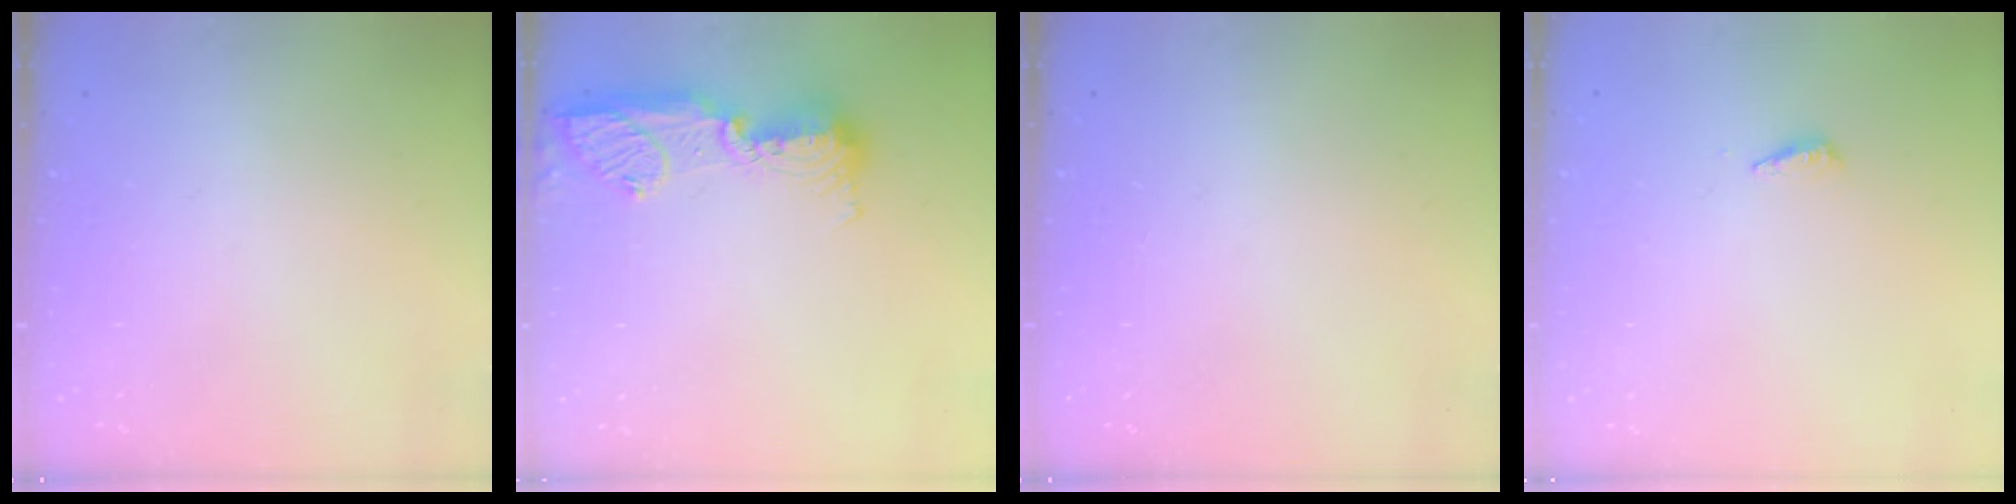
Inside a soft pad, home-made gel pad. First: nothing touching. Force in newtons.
{"total": 14.9, "press": 13.8, "slide": 5.6}
{"total": 0.0}
{"total": 2.9, "press": 2.9, "slide": 0.3}